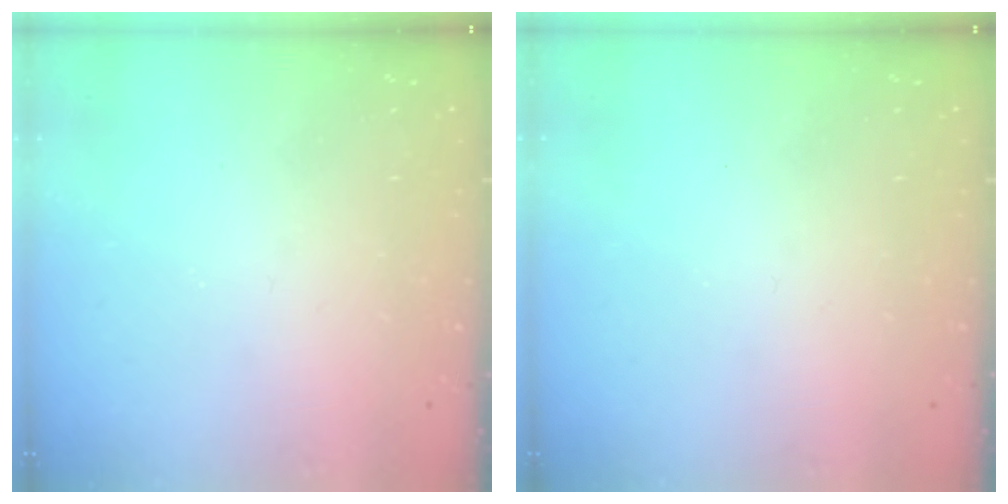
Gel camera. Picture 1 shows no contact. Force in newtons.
{"total": 0.0}